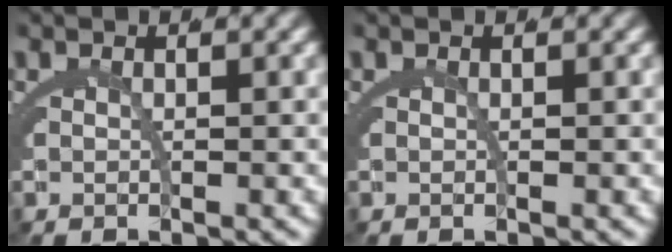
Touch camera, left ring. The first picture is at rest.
{"total": 0.0}